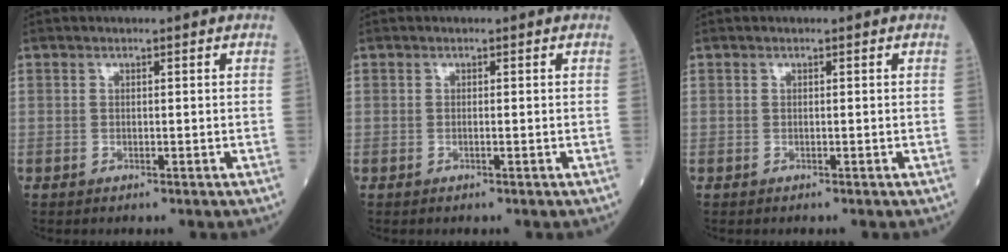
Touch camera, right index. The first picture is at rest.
{"total": 0.0}
{"total": 0.0}